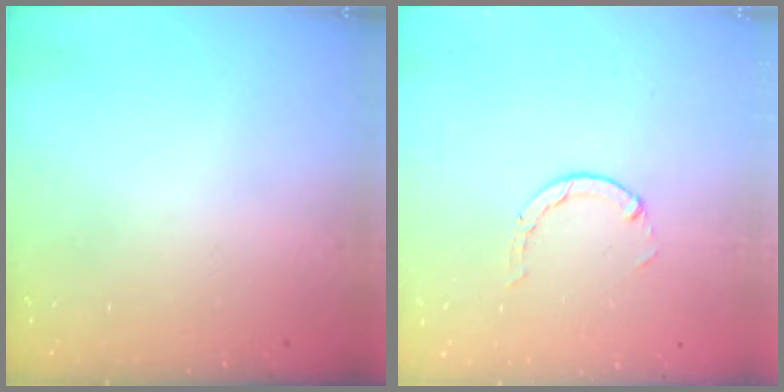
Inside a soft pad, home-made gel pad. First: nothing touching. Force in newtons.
{"total": 0.6, "press": 0.6, "slide": 0.2}